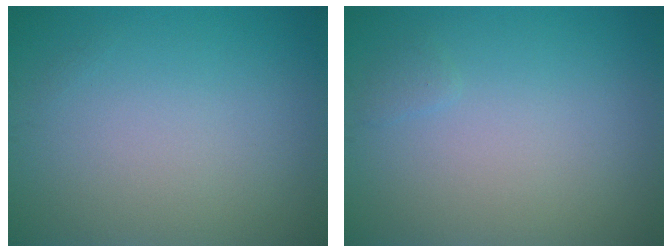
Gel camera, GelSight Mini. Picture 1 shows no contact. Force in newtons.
{"total": 0.5, "press": 0.5, "slide": 0.0}